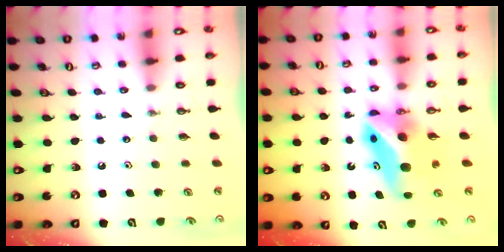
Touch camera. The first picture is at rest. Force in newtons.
{"total": 8.7, "press": 8.5, "slide": 1.8}